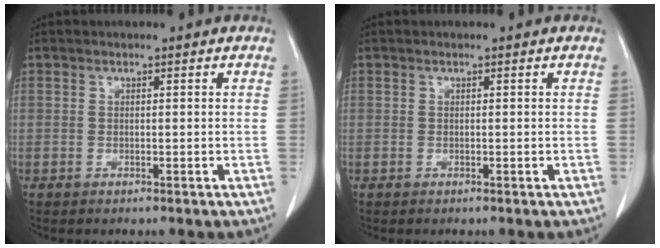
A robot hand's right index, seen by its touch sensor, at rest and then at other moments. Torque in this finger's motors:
{"motor_torque": [-0.15, 0.10, 0.01, -0.01]}